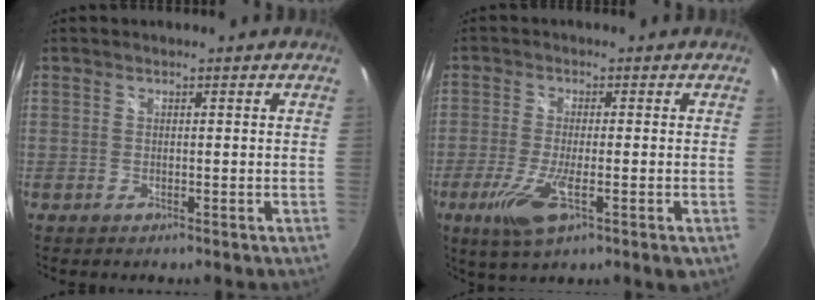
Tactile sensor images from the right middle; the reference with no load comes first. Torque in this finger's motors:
{"motor_torque": [1.70, -0.44, 0.44, 0.09]}